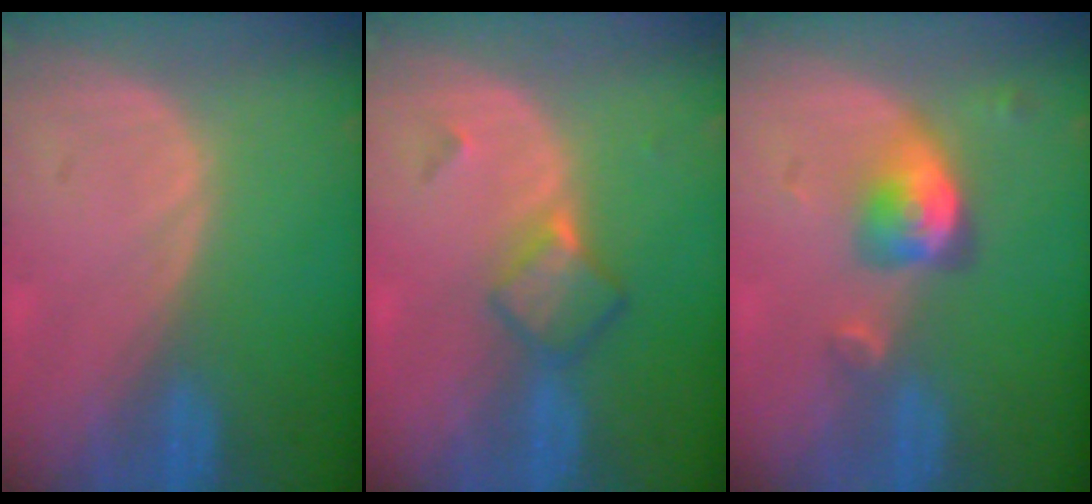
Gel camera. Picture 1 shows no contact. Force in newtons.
{"total": 4.8, "press": 4.2, "slide": 2.4}
{"total": 5.1, "press": 4.7, "slide": 2.0}